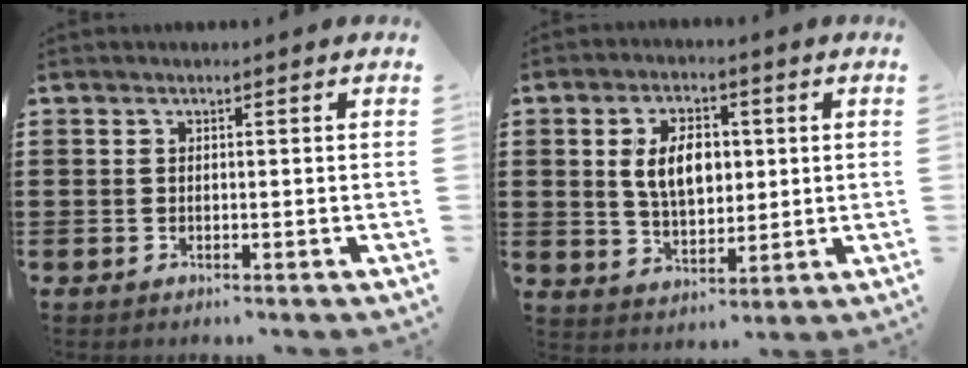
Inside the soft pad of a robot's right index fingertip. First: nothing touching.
{"total": 7.5, "force": [1.2, 4.6, 5.8], "torque": [-0.114, 0.006, 0.015]}